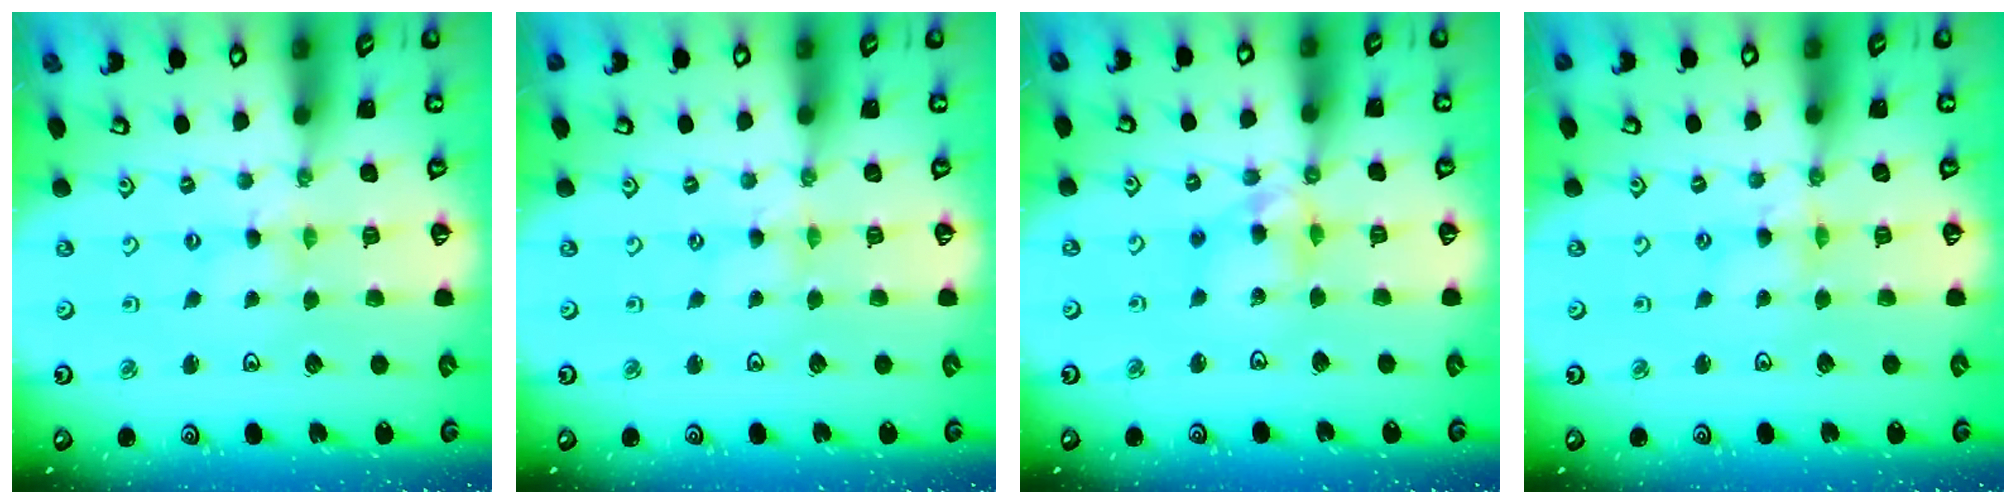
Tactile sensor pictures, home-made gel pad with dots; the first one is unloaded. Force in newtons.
{"total": 0.0}
{"total": 10.7, "press": 10.6, "slide": 1.6}
{"total": 1.7, "press": 1.7, "slide": 0.2}